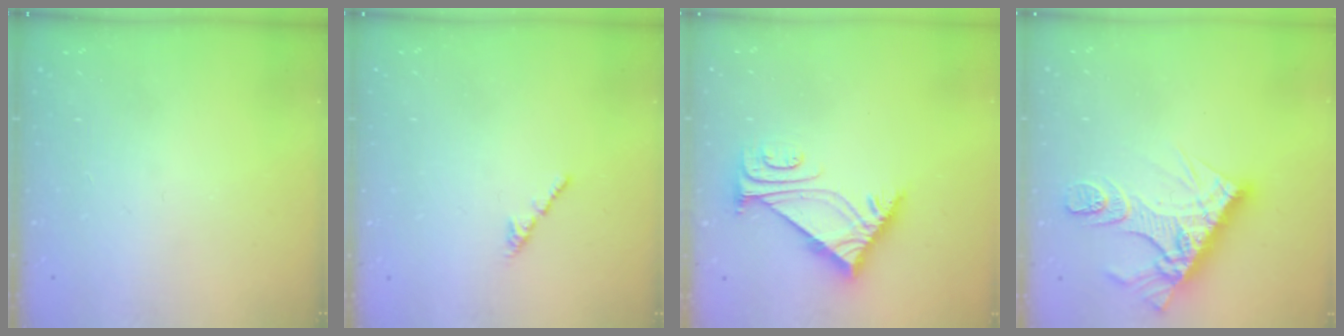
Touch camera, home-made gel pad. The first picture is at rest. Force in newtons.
{"total": 0.8, "press": 0.7, "slide": 0.5}
{"total": 7.6, "press": 7.6, "slide": 0.7}
{"total": 14.5, "press": 14.4, "slide": 1.2}